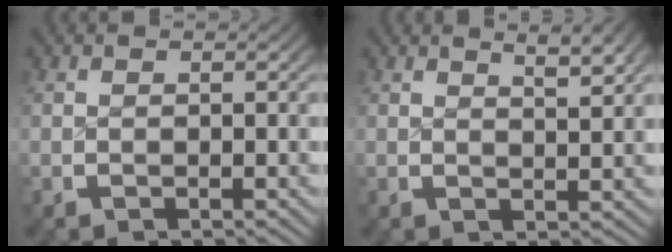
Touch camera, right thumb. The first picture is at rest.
{"total": 3.0, "force": [2.0, 0.5, 2.1], "torque": [-0.027, -0.001, 0.035]}